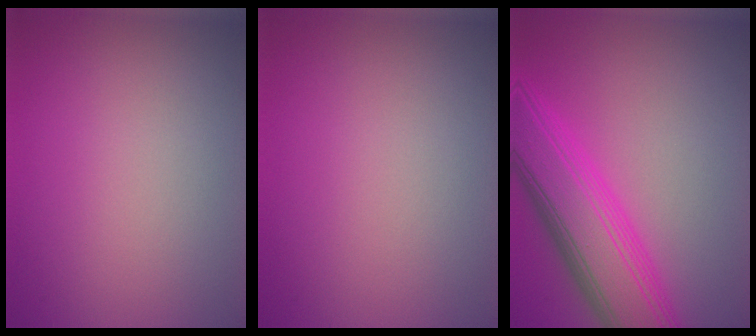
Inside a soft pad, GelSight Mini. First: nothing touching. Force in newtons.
{"total": 0.0}
{"total": 8.8, "press": 8.8, "slide": 0.3}